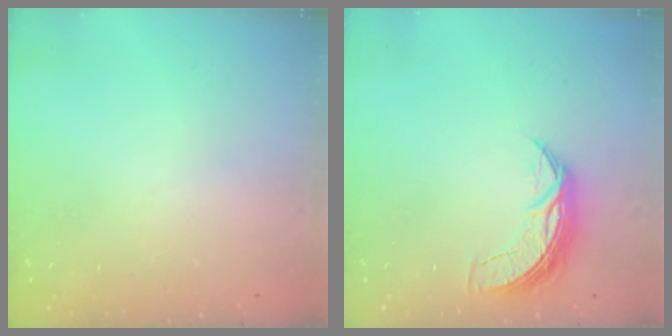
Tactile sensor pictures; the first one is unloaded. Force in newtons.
{"total": 7.1, "press": 7.1, "slide": 0.4}